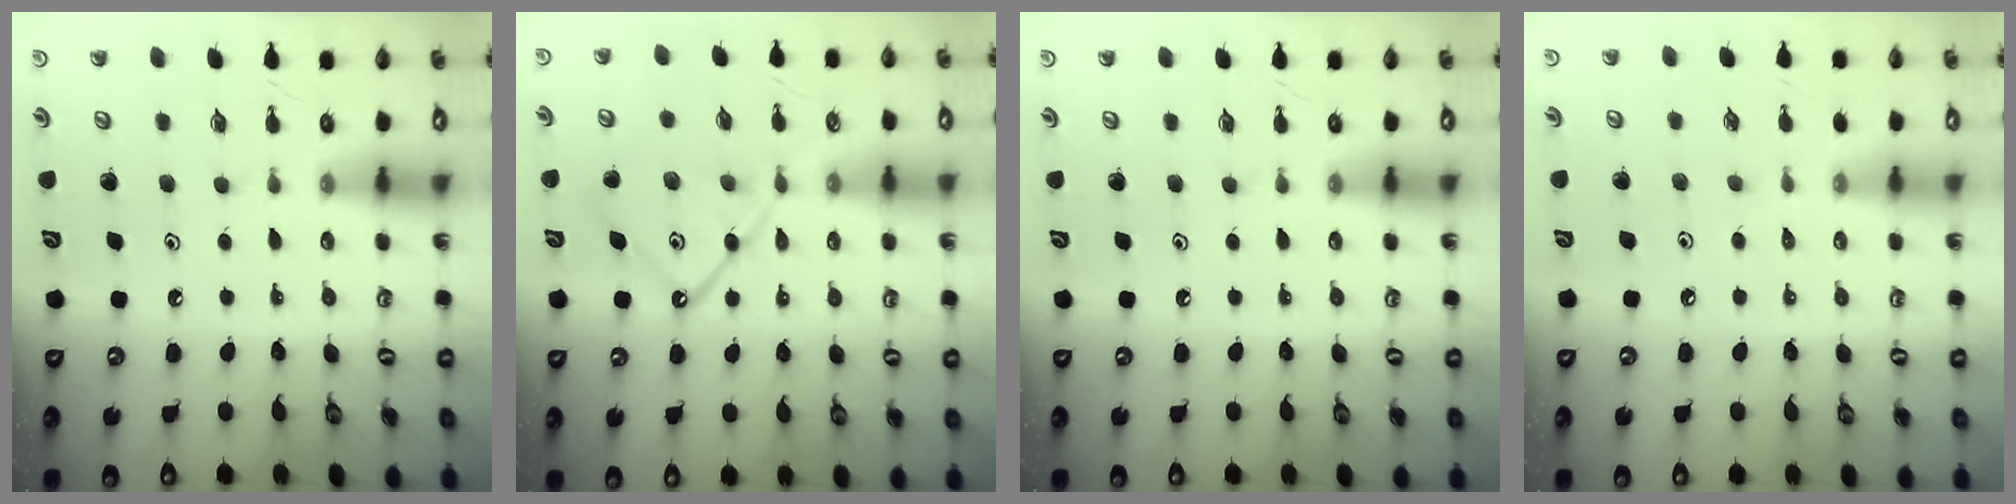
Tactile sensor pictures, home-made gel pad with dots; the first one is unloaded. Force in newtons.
{"total": 11.5, "press": 11.5, "slide": 1.2}
{"total": 0.0}
{"total": 2.8, "press": 2.7, "slide": 0.6}